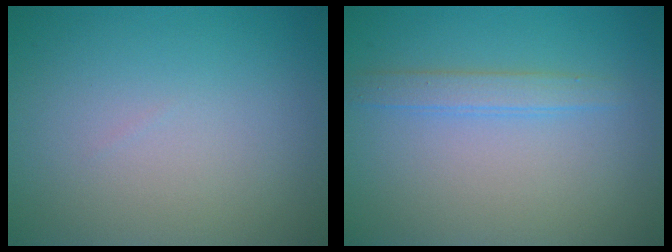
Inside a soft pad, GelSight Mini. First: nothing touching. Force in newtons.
{"total": 1.8, "press": 1.8, "slide": 0.1}